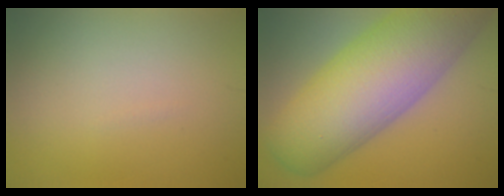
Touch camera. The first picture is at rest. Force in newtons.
{"total": 13.9, "press": 13.9, "slide": 0.7}